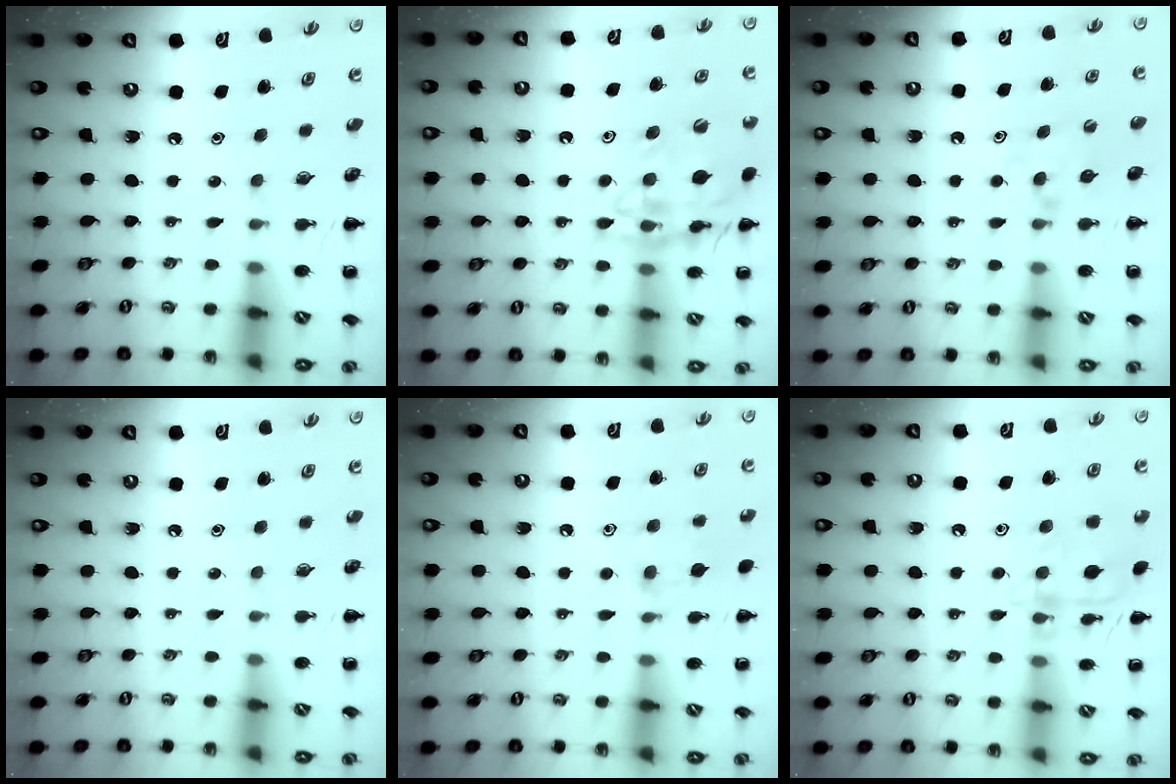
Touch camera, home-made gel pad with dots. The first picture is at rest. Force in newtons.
{"total": 15.7, "press": 15.6, "slide": 1.0}
{"total": 5.1, "press": 4.9, "slide": 1.4}
{"total": 0.0}
{"total": 8.1, "press": 7.9, "slide": 1.8}
{"total": 11.9, "press": 11.9, "slide": 0.8}